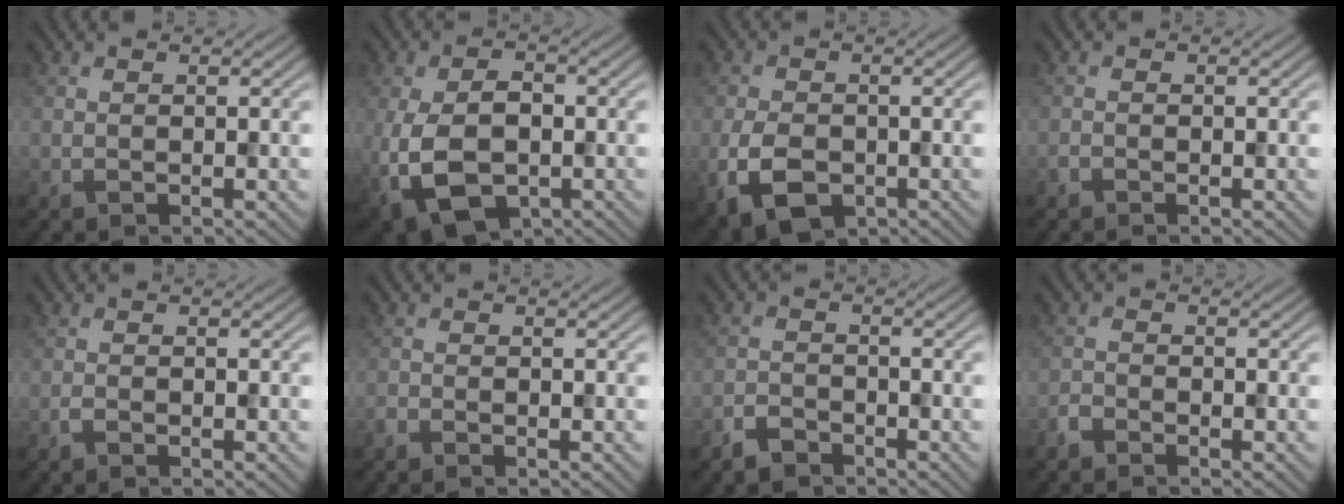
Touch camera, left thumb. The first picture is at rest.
{"total": 9.3, "force": [-2.8, 5.9, 6.7], "torque": [-0.154, -0.023, -0.048]}
{"total": 6.2, "force": [-2.4, 4.0, 4.2], "torque": [-0.101, -0.019, -0.047]}
{"total": 0.7, "force": [-0.6, 0.2, 0.2], "torque": [-0.005, -0.001, -0.013]}
{"total": 1.0, "force": [-0.8, 0.4, 0.5], "torque": [-0.013, 0.001, -0.017]}
{"total": 1.0, "force": [-0.9, 0.3, 0.3], "torque": [-0.009, -0.001, -0.021]}
{"total": 2.8, "force": [-2.3, 1.3, 0.8], "torque": [-0.014, 0.000, -0.055]}
{"total": 1.7, "force": [-1.5, 0.6, 0.5], "torque": [-0.011, 0.000, -0.038]}